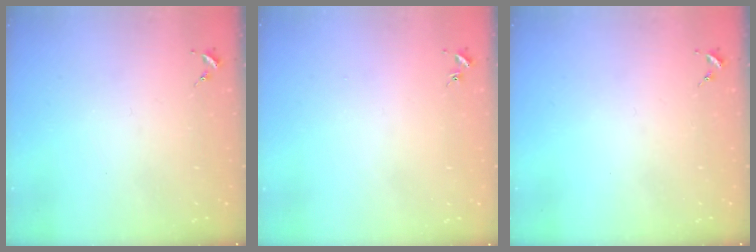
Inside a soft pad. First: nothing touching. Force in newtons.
{"total": 0.6, "press": 0.6, "slide": 0.1}
{"total": 0.0}